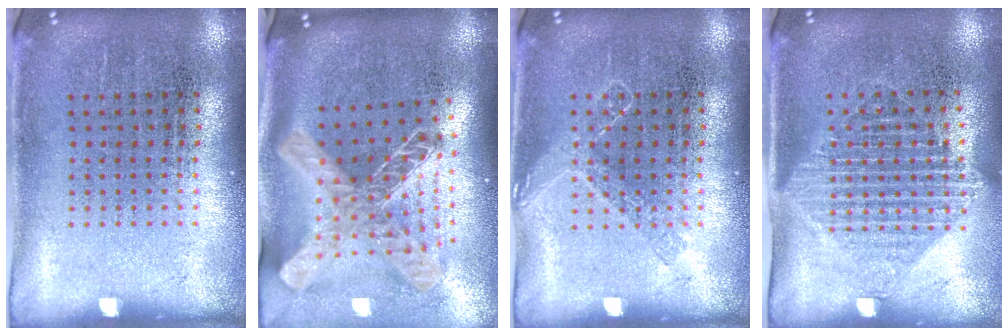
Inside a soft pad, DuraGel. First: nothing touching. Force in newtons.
{"total": 2.5, "press": 1.8, "slide": 1.8}
{"total": 1.5, "press": 1.5, "slide": 0.3}
{"total": 1.5, "press": 1.2, "slide": 0.9}